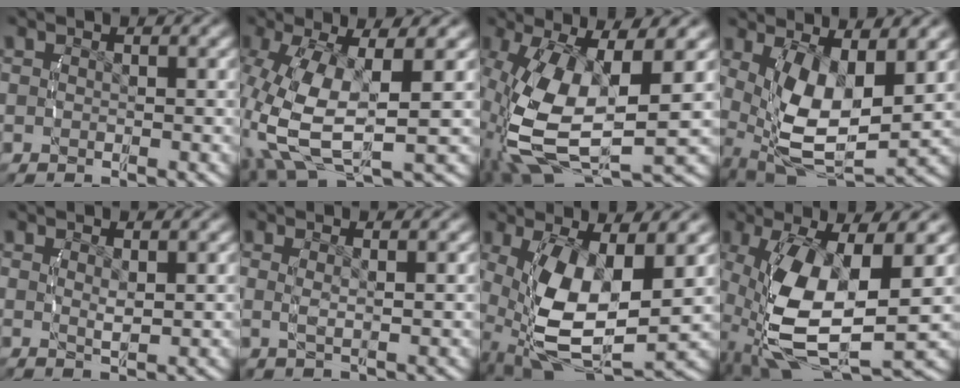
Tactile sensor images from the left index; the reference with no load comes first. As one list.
[{"total": 8.7, "force": [-1.0, 4.6, 7.3], "torque": [-0.185, -0.044, 0.014]}, {"total": 11.5, "force": [-1.0, 5.9, 9.9], "torque": [-0.240, -0.052, 0.021]}, {"total": 8.7, "force": [-1.0, 5.2, 6.9], "torque": [-0.160, -0.058, 0.017]}, {"total": 1.3, "force": [0.7, -0.4, 1.0], "torque": [-0.017, -0.009, 0.020]}, {"total": 1.6, "force": [0.5, -0.1, 1.5], "torque": [-0.034, -0.007, 0.015]}, {"total": 9.4, "force": [-1.3, 4.9, 8.0], "torque": [-0.183, -0.052, 0.012]}, {"total": 10.7, "force": [-1.0, 4.9, 9.5], "torque": [-0.215, -0.042, 0.017]}]